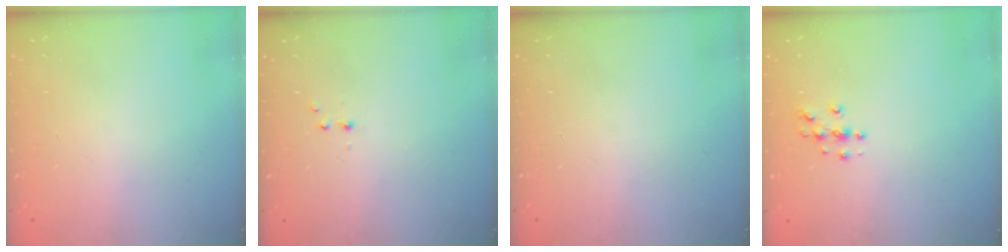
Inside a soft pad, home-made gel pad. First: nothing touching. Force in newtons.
{"total": 2.2, "press": 1.9, "slide": 1.2}
{"total": 0.0}
{"total": 3.6, "press": 3.6, "slide": 0.4}